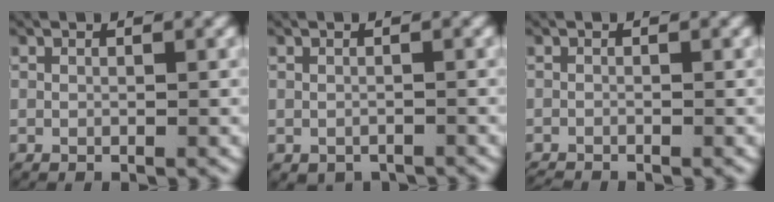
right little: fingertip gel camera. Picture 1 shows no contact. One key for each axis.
{"total": 1.0, "fx": -0.7, "fy": 0.7, "fz": 0.2, "tx": -0.005, "ty": -0.005, "tz": -0.006}
{"total": 0.9, "fx": -0.9, "fy": 0.1, "fz": 0.0, "tx": -0.008, "ty": -0.008, "tz": -0.013}